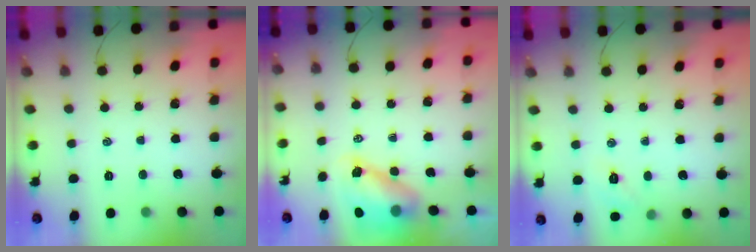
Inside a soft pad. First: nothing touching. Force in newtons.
{"total": 8.2, "press": 8.0, "slide": 1.5}
{"total": 5.5, "press": 5.3, "slide": 1.5}